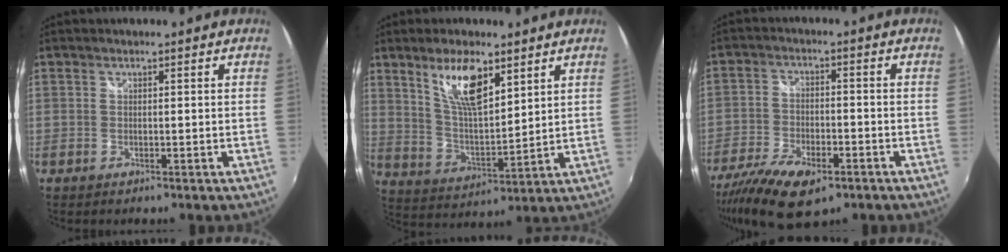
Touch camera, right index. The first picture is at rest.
{"total": 11.3, "force": [6.6, 3.7, 8.4], "torque": [-0.151, 0.001, 0.132]}
{"total": 13.8, "force": [-8.6, 5.7, 9.0], "torque": [-0.203, -0.040, -0.154]}